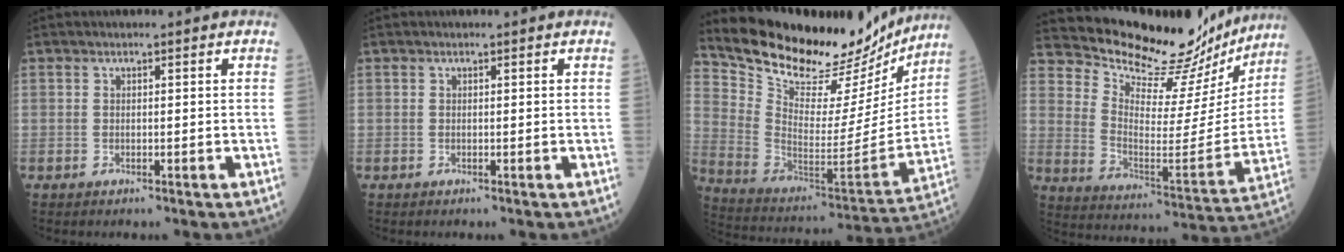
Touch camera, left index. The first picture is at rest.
{"total": 0.0}
{"total": 24.2, "force": [21.9, 6.8, 7.8], "torque": [-0.135, -0.043, 0.325]}
{"total": 20.8, "force": [19.5, 5.4, 4.8], "torque": [-0.076, -0.054, 0.264]}